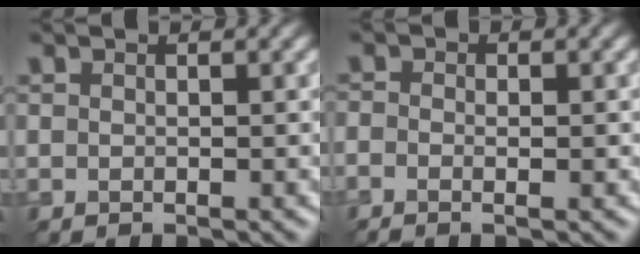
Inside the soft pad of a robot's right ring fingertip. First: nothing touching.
{"total": 2.1, "force": [-0.6, 1.1, 1.7], "torque": [-0.018, 0.001, -0.015]}